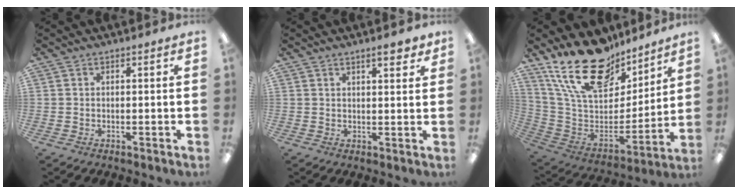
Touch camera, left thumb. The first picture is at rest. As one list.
[{"total": 4.2, "force": [3.0, 1.3, 2.7], "torque": [-0.026, -0.016, 0.045]}, {"total": 25.1, "force": [17.5, 12.6, 13.0], "torque": [-0.235, -0.104, 0.316]}]